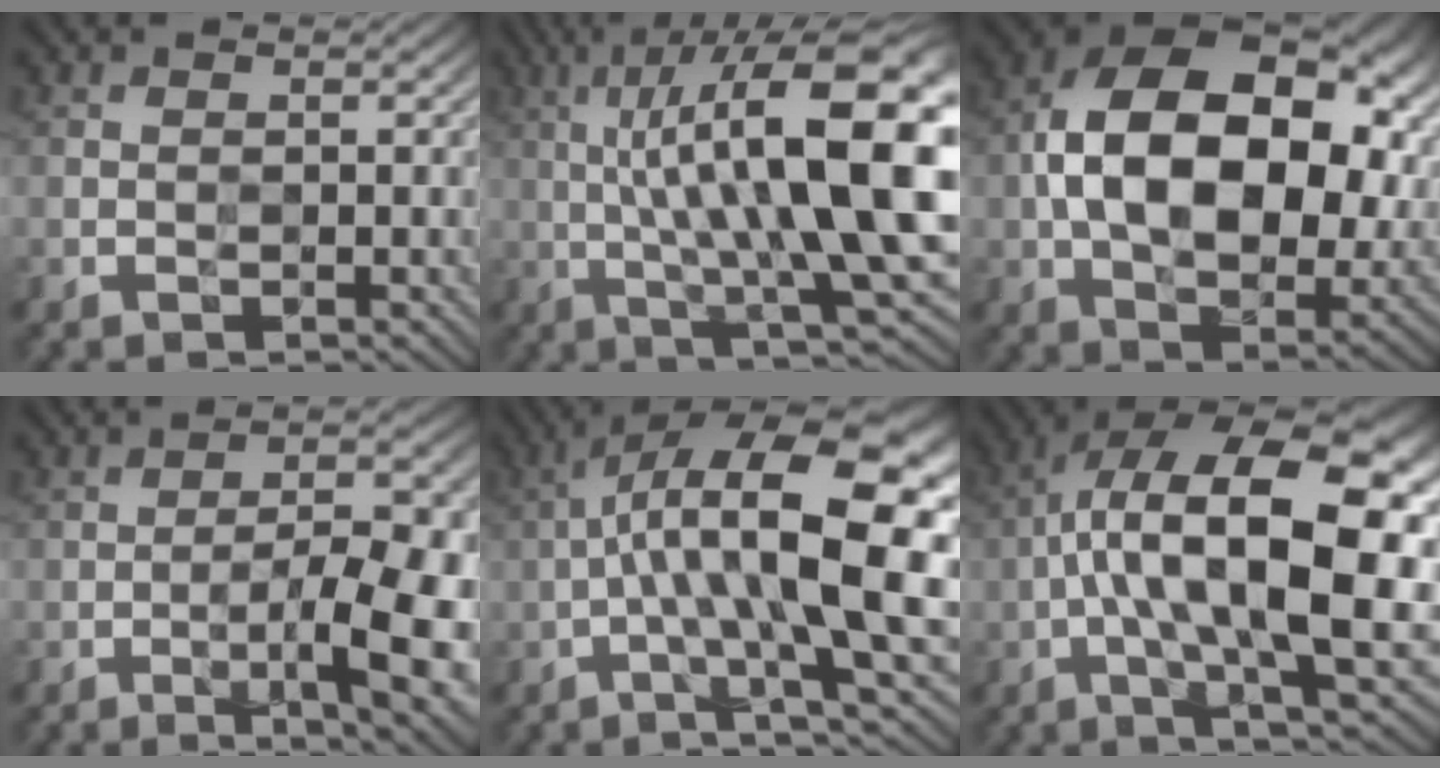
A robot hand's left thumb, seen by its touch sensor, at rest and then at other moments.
{"total": 18.7, "force": [2.4, 5.6, 17.7], "torque": [-0.279, 0.031, 0.047]}
{"total": 19.3, "force": [2.2, 12.0, 14.9], "torque": [-0.275, -0.012, 0.050]}
{"total": 12.3, "force": [-4.3, 3.0, 11.1], "torque": [-0.156, 0.010, -0.063]}
{"total": 17.6, "force": [0.1, 4.8, 16.9], "torque": [-0.278, 0.034, 0.004]}
{"total": 18.2, "force": [-0.2, 6.6, 17.0], "torque": [-0.276, 0.030, -0.006]}